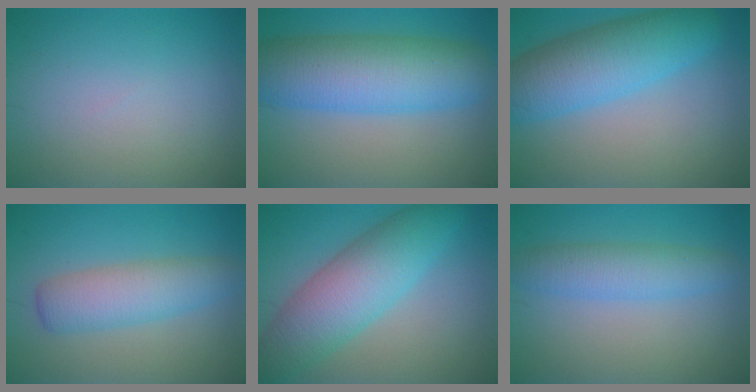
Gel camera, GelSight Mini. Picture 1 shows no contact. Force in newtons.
{"total": 9.7, "press": 9.7, "slide": 0.2}
{"total": 7.9, "press": 7.9, "slide": 0.2}
{"total": 4.5, "press": 4.5, "slide": 0.1}
{"total": 7.9, "press": 7.9, "slide": 0.2}
{"total": 3.7, "press": 3.7, "slide": 0.1}